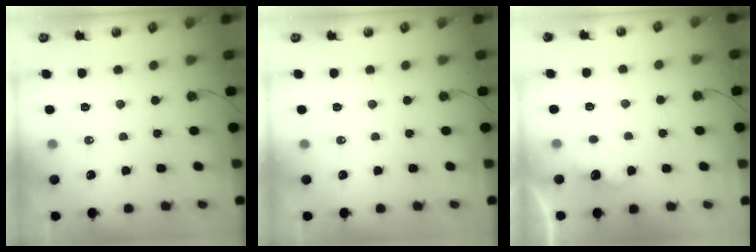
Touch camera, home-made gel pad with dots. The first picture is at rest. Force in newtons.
{"total": 0.0}
{"total": 2.8, "press": 2.7, "slide": 0.9}